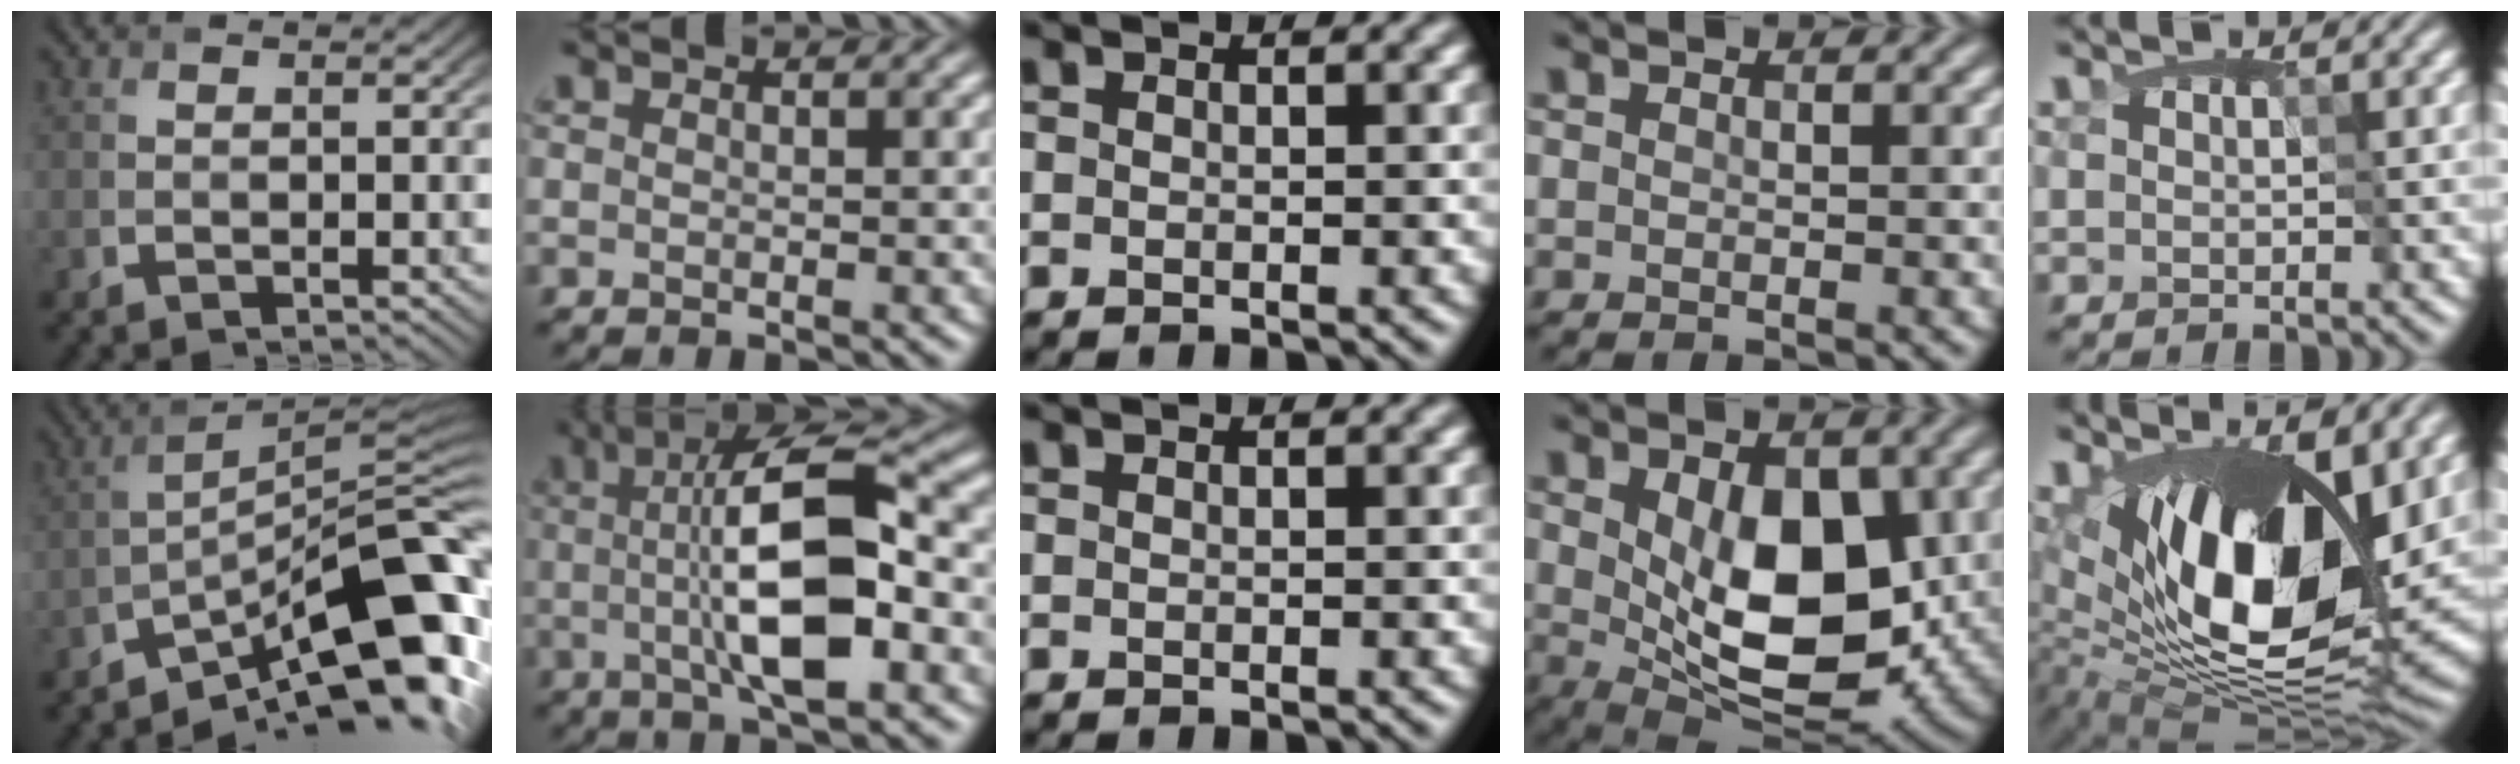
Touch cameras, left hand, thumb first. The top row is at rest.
{"thumb": {"total": 14.4, "force": [-9.0, 4.0, 10.5], "torque": [-0.167, 0.003, -0.155]}, "index": {"total": 10.6, "force": [-0.1, 3.2, 10.2], "torque": [-0.164, 0.016, -0.009]}, "ring": {"total": 10.3, "force": [0.9, 5.8, 8.5], "torque": [-0.132, -0.018, 0.027]}, "little": {"total": 15.0, "force": [3.0, 7.4, 12.7], "torque": [-0.196, -0.012, 0.046]}}